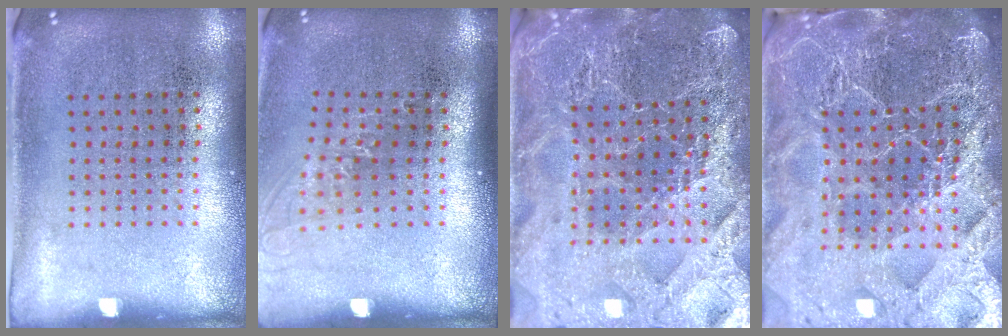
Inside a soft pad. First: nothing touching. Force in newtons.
{"total": 1.3, "press": 1.0, "slide": 0.8}
{"total": 4.4, "press": 4.1, "slide": 1.5}
{"total": 6.3, "press": 5.4, "slide": 3.1}